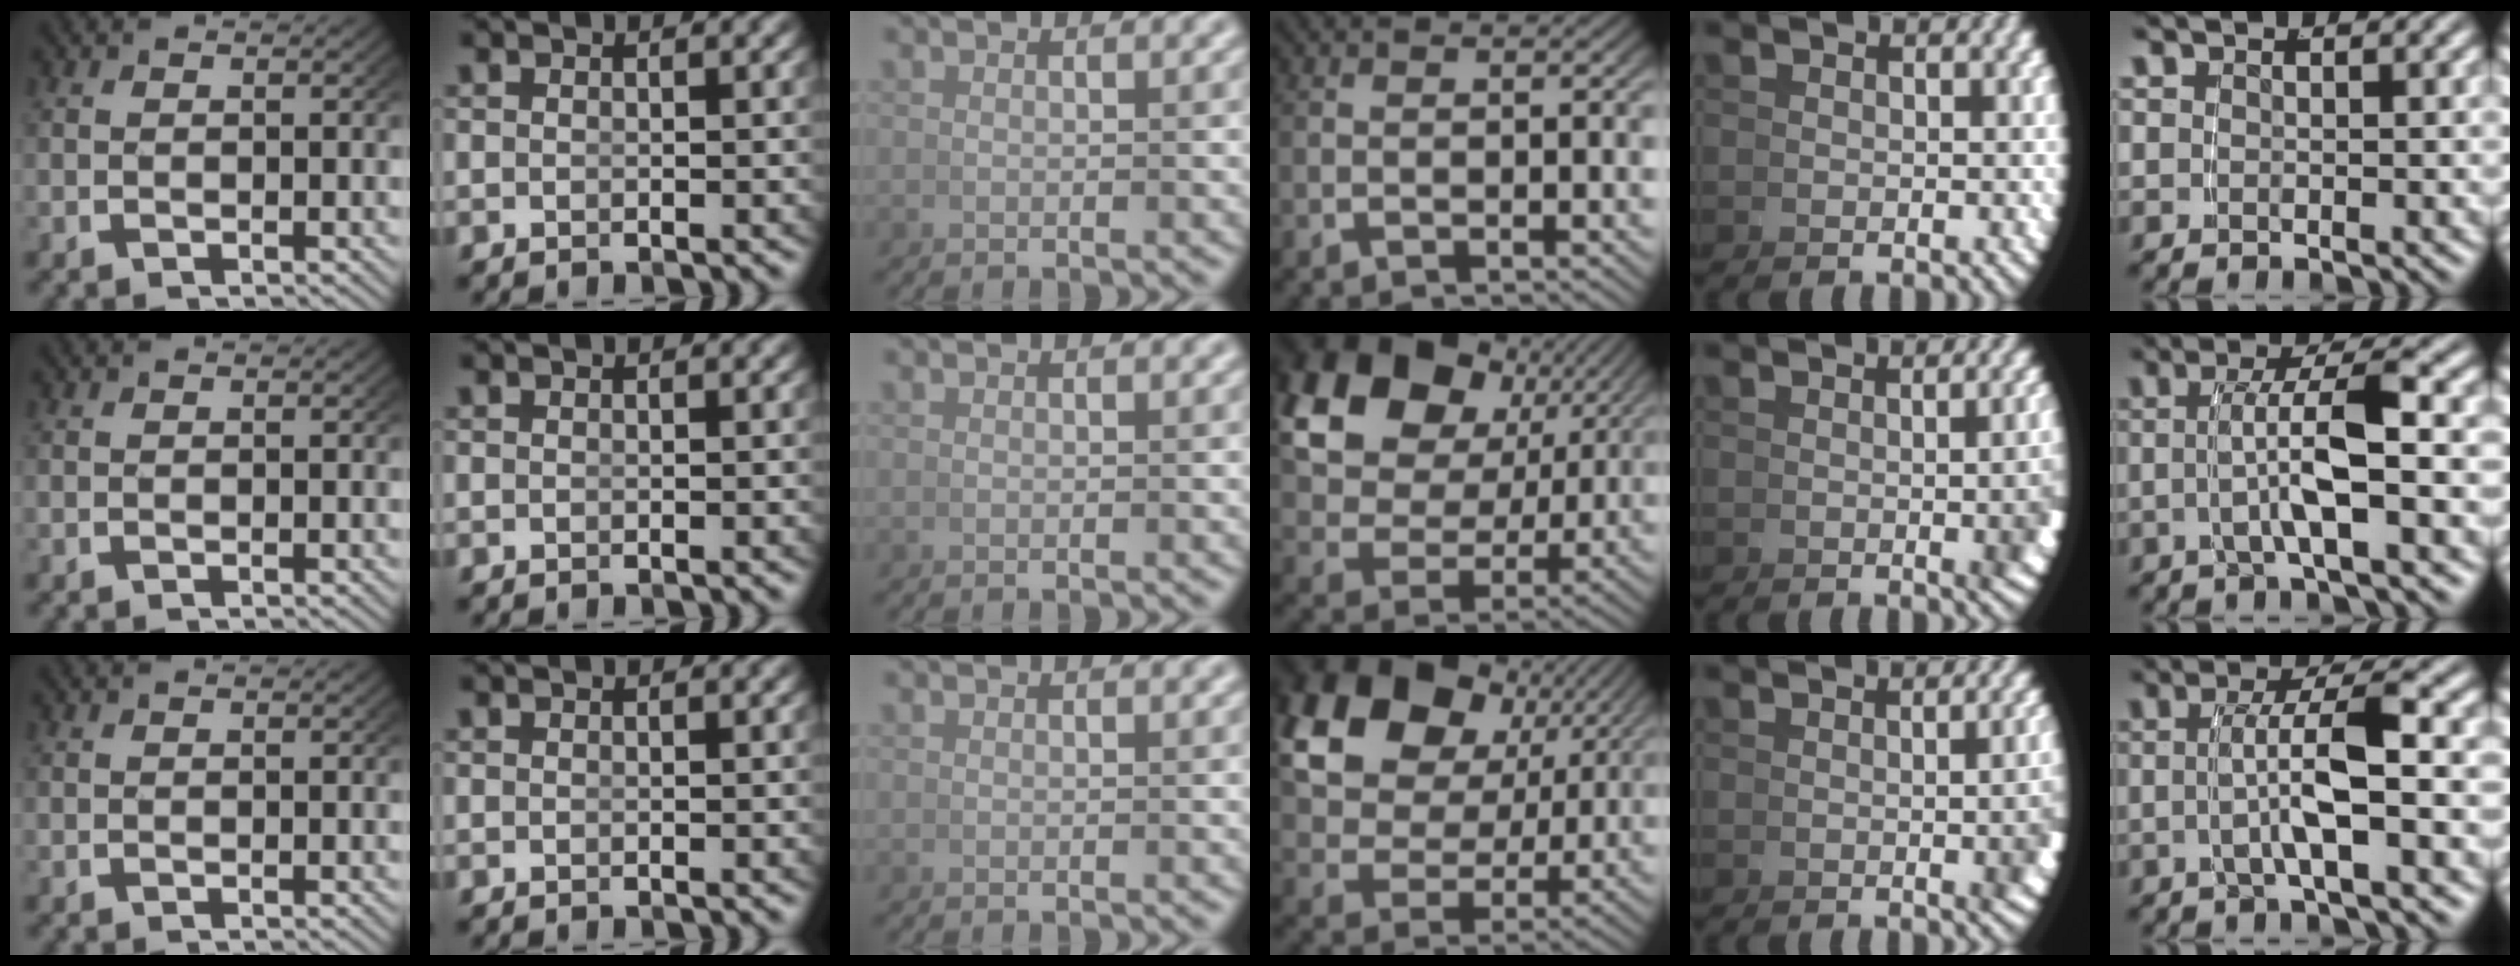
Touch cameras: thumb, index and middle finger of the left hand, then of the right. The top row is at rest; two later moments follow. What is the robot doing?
{"motion": "grasp_and_lifting", "object": "calculator"}